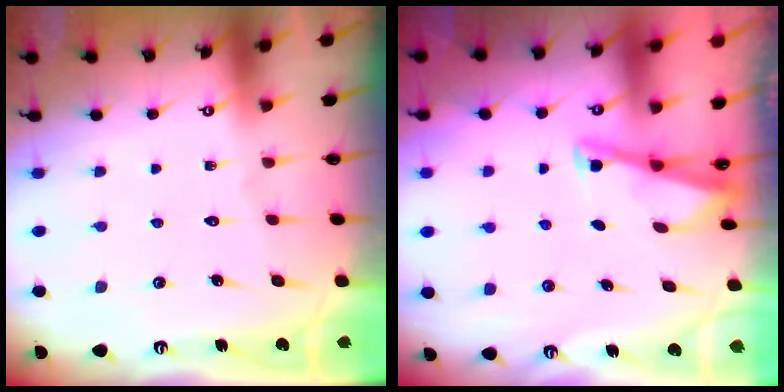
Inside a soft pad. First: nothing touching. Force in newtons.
{"total": 2.9, "press": 2.9, "slide": 0.2}